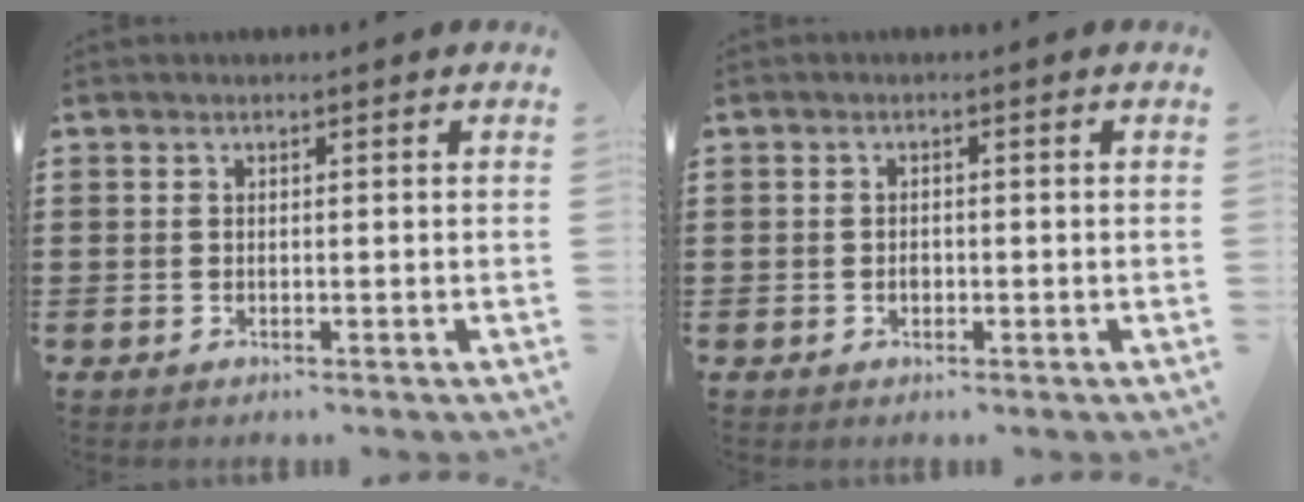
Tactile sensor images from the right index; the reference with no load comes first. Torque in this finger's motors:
{"motor_torque": [1.02, 1.12, -0.07, -0.19]}